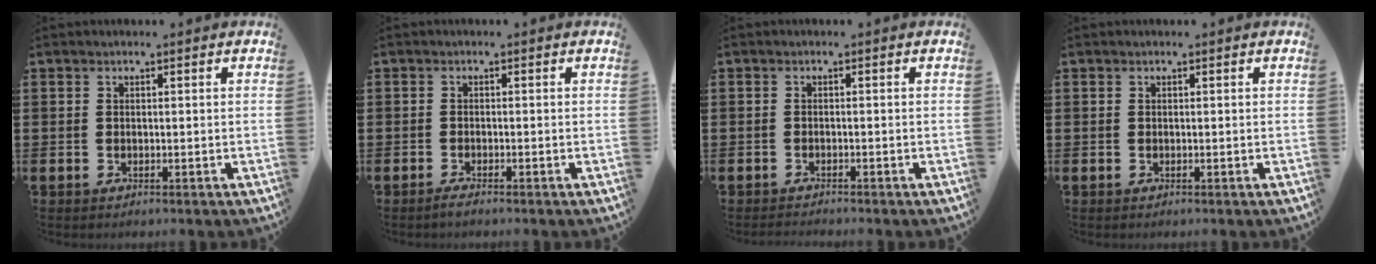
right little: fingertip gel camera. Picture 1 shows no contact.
{"total": 0.9, "force": [-0.6, 0.1, 0.6], "torque": [-0.012, -0.001, -0.012]}
{"total": 0.6, "force": [-0.6, 0.0, 0.1], "torque": [-0.003, -0.001, -0.013]}
{"total": 0.0}